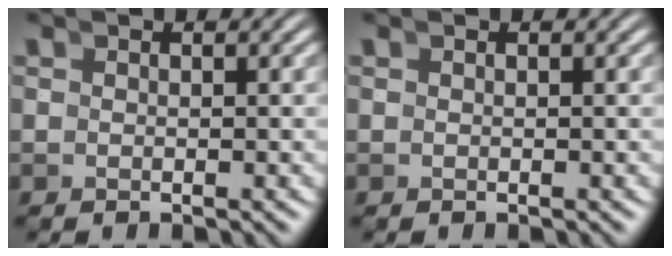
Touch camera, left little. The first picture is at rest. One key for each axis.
{"total": 0.0}